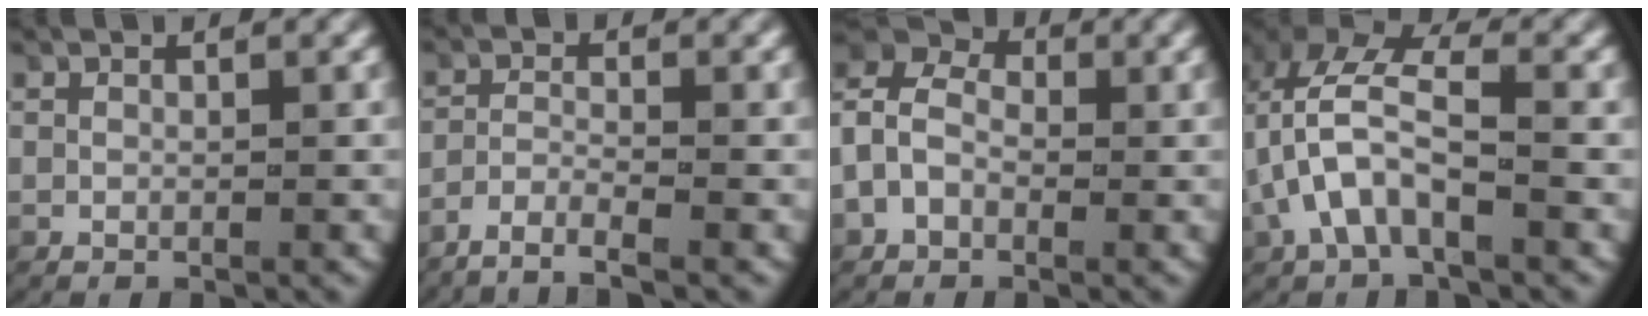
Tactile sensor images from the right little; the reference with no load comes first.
{"total": 4.0, "force": [-3.5, 0.5, 1.9], "torque": [-0.036, -0.009, -0.059]}
{"total": 7.9, "force": [1.3, 6.5, 4.3], "torque": [-0.087, 0.011, 0.004]}
{"total": 6.1, "force": [1.2, 3.6, 4.7], "torque": [-0.101, 0.002, 0.017]}